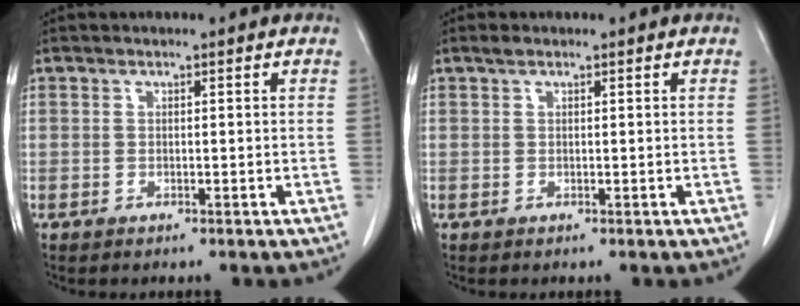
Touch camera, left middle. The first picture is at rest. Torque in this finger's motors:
{"motor_torque": [0.33, -0.29, -0.04, 0.00]}